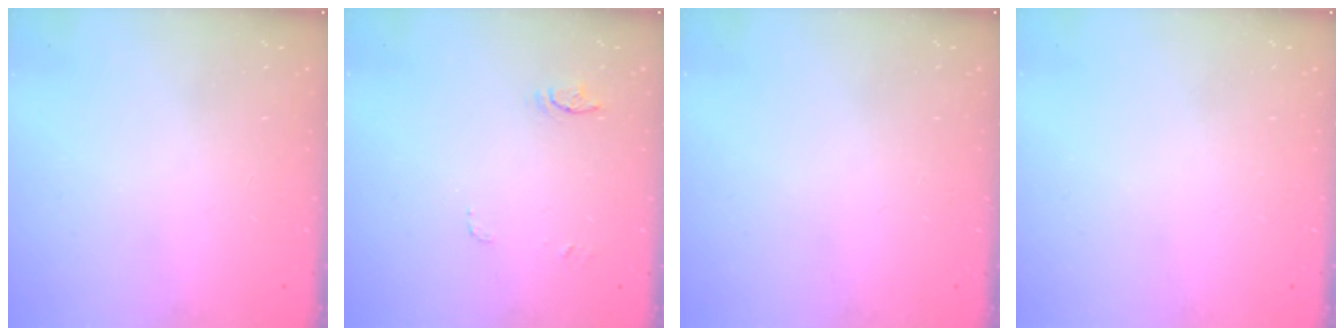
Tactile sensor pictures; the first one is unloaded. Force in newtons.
{"total": 5.5, "press": 5.4, "slide": 0.4}
{"total": 0.0}
{"total": 0.0}